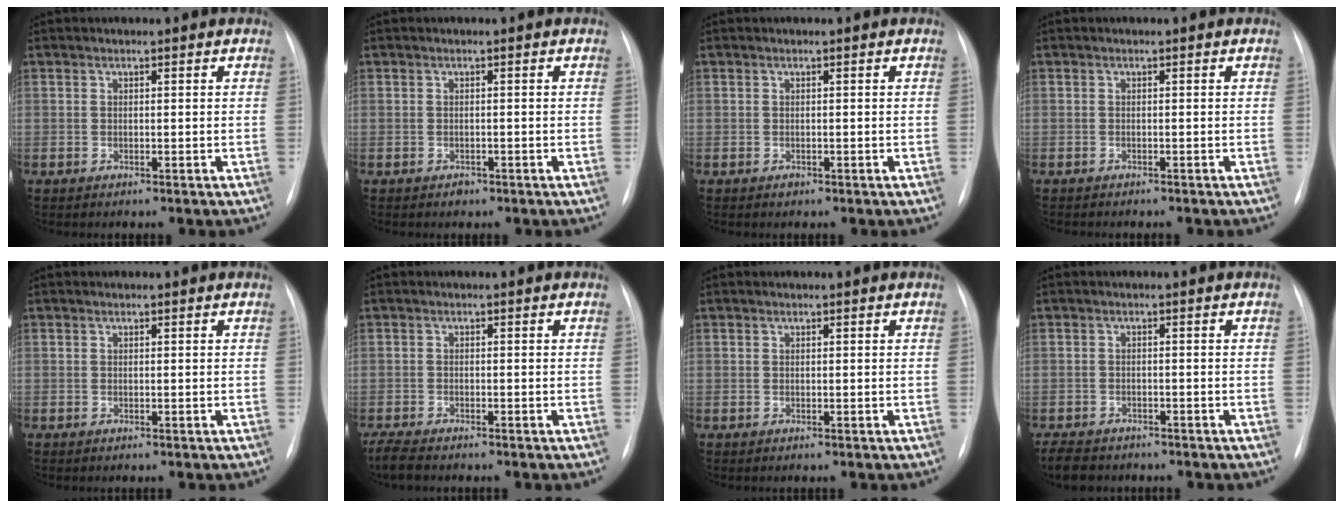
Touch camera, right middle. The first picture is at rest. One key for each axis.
{"total": 1.0, "fx": -0.7, "fy": 0.7, "fz": 0.2, "tx": -0.003, "ty": 0.001, "tz": -0.010}
{"total": 0.5, "fx": -0.4, "fy": 0.4, "fz": 0.2, "tx": -0.003, "ty": 0.000, "tz": -0.005}
{"total": 3.1, "fx": -2.6, "fy": 0.8, "fz": 1.3, "tx": -0.020, "ty": -0.005, "tz": -0.026}
{"total": 0.0}
{"total": 4.1, "fx": -3.5, "fy": 1.0, "fz": 1.9, "tx": -0.039, "ty": -0.012, "tz": -0.055}
{"total": 0.0}
{"total": 6.0, "fx": -5.0, "fy": 2.6, "fz": 1.9, "tx": -0.033, "ty": -0.008, "tz": -0.073}